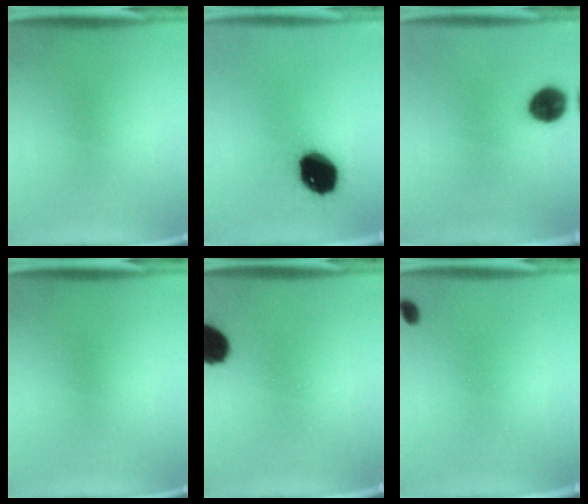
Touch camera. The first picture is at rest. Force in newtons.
{"total": 14.9}
{"total": 8.3}
{"total": 0.0}
{"total": 8.9}
{"total": 1.2}